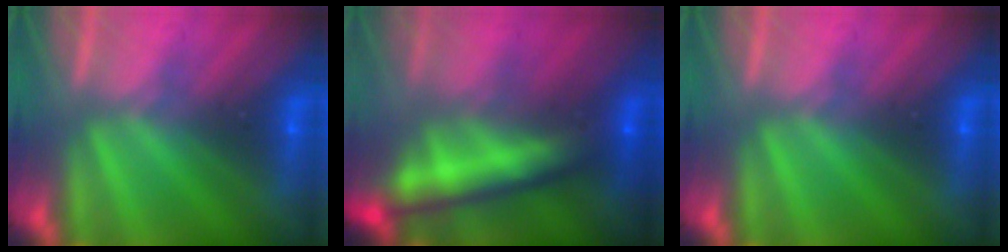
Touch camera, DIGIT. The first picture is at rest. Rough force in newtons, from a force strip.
{"total": 6.1}
{"total": 0.0}